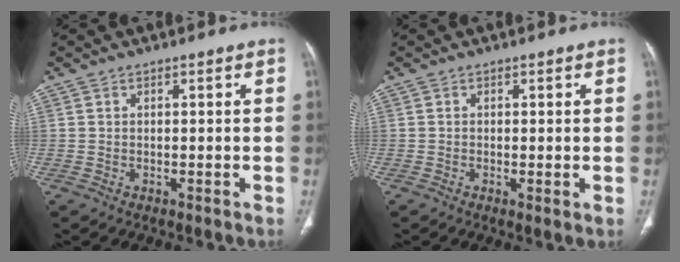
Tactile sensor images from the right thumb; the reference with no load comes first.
{"total": 1.1, "force": [-0.1, 0.2, 1.1], "torque": [-0.025, -0.007, -0.004]}